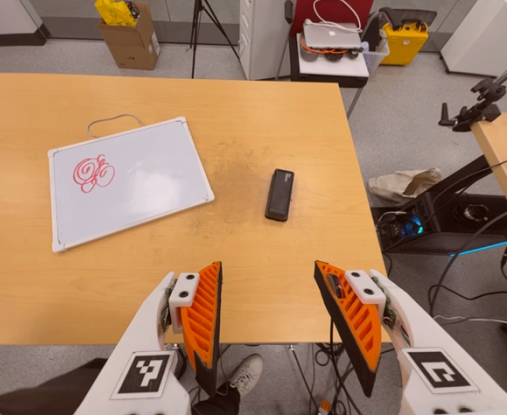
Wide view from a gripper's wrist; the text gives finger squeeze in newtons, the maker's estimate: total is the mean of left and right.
{"total": 0.0}